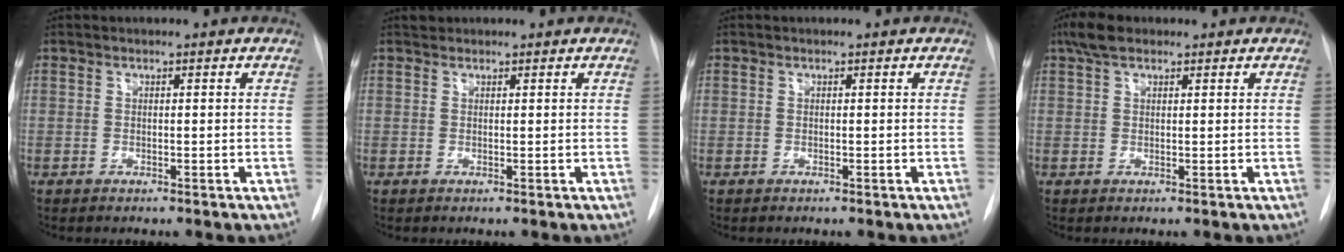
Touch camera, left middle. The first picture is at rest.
{"total": 0.7, "force": [0.7, 0.3, -0.1], "torque": [-0.003, 0.008, 0.011]}
{"total": 0.0}
{"total": 3.5, "force": [2.4, 1.5, 2.1], "torque": [-0.049, 0.019, 0.047]}